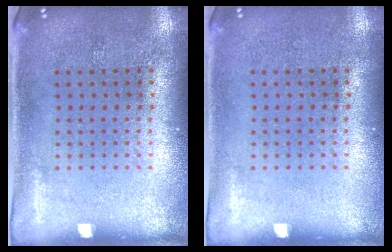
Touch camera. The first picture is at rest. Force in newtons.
{"total": 0.0}